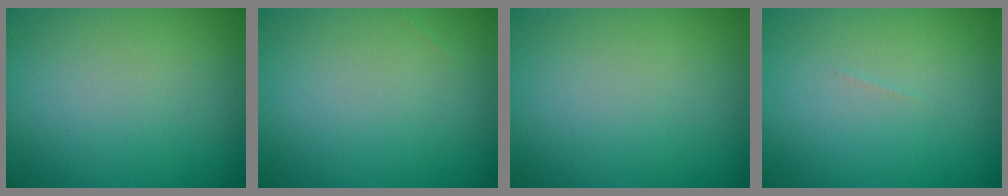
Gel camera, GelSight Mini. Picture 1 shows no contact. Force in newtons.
{"total": 0.0}
{"total": 0.0}
{"total": 0.0}